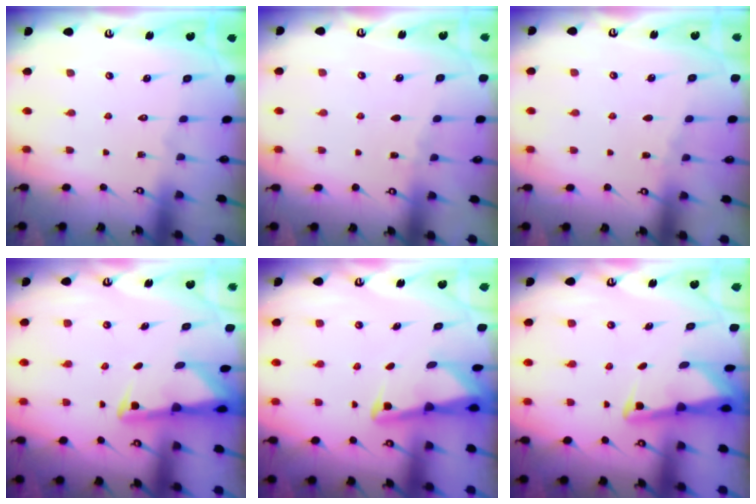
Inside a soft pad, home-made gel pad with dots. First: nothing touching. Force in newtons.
{"total": 2.4, "press": 2.3, "slide": 0.4}
{"total": 2.7, "press": 2.7, "slide": 0.4}
{"total": 2.8, "press": 2.7, "slide": 0.7}
{"total": 3.1, "press": 3.1, "slide": 0.4}
{"total": 2.9, "press": 2.9, "slide": 0.3}